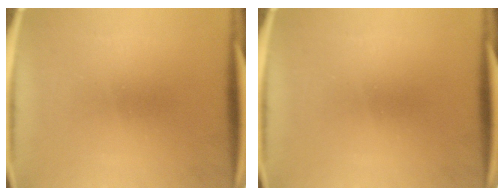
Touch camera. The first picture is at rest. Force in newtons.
{"total": 0.0}